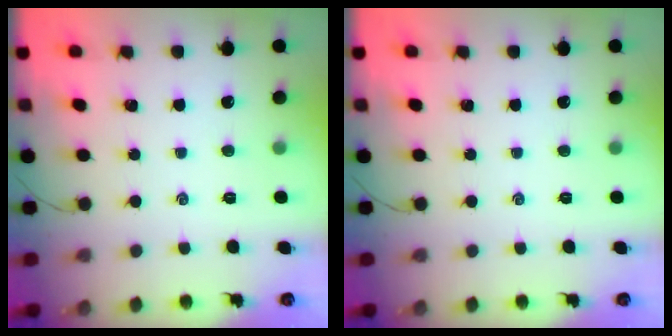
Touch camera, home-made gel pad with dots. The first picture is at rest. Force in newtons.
{"total": 0.0}